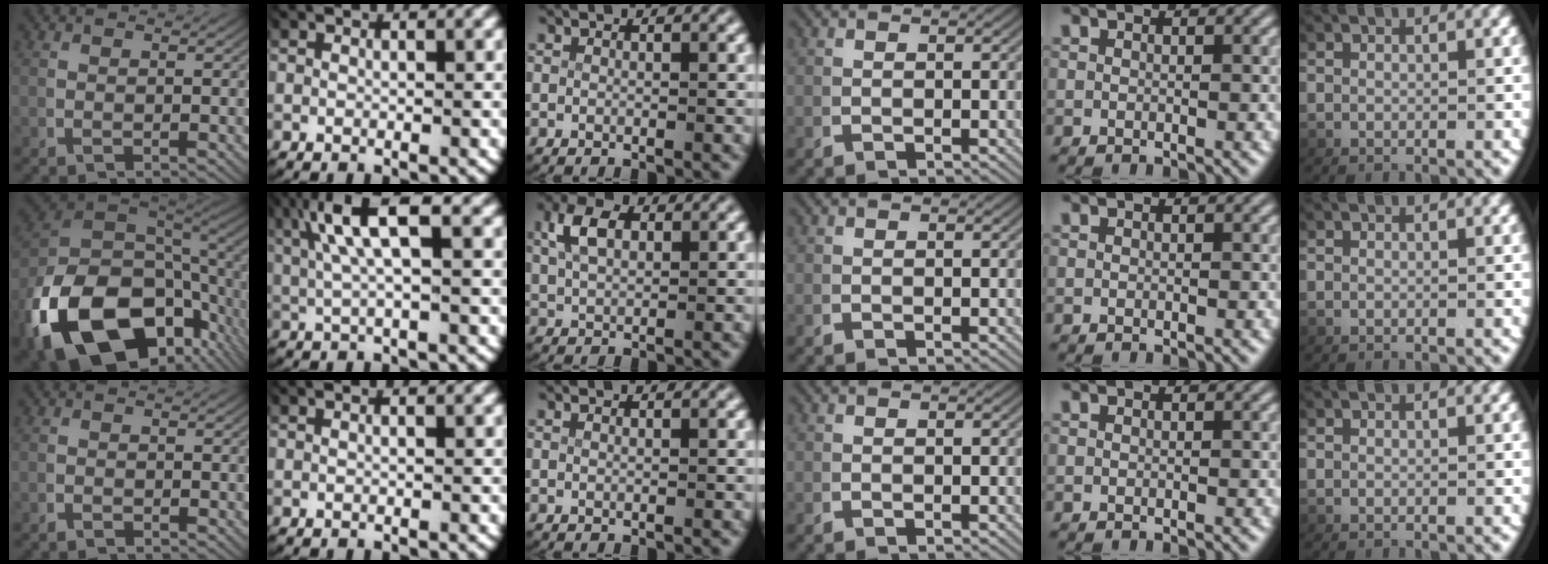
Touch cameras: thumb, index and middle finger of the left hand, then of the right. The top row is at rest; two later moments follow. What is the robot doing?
{"motion": "lift_and_place", "object": "photo album"}